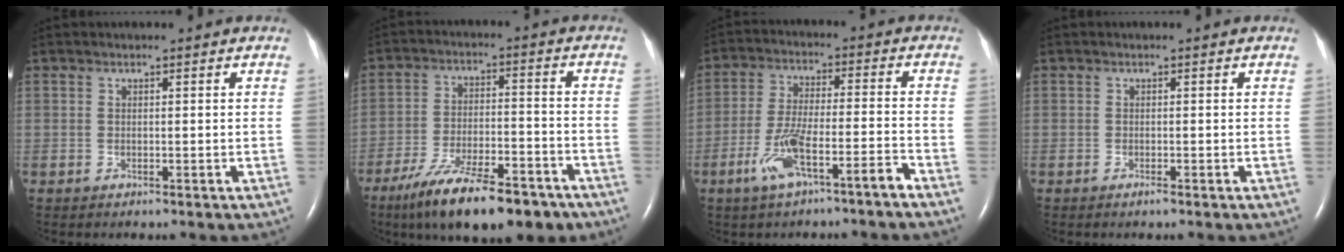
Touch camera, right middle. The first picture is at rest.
{"total": 16.5, "force": [-12.0, 4.7, 10.3], "torque": [-0.157, -0.007, -0.195]}
{"total": 8.7, "force": [-5.4, 0.9, 6.8], "torque": [-0.140, 0.007, -0.094]}
{"total": 0.6, "force": [-0.5, 0.0, 0.4], "torque": [-0.011, -0.001, -0.007]}